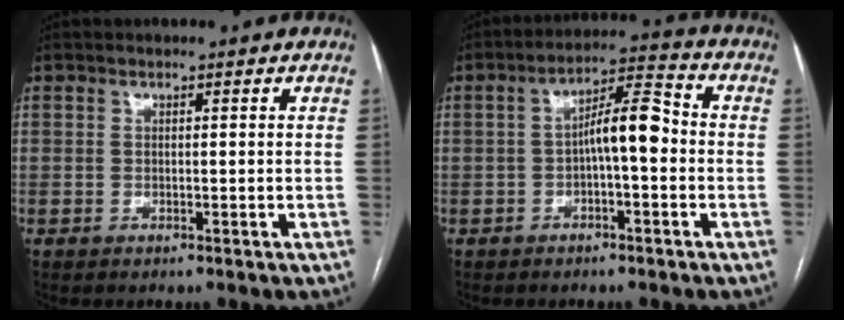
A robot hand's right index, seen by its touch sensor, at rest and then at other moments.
{"total": 7.3, "force": [-0.8, 1.7, 7.1], "torque": [-0.118, 0.029, -0.015]}